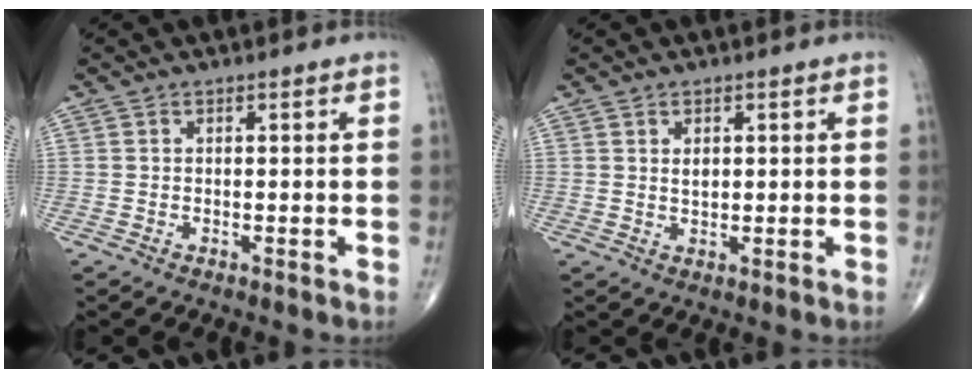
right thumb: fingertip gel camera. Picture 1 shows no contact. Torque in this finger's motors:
{"motor_torque": [-0.52, 0.29, 0.17, 0.42, -0.02]}